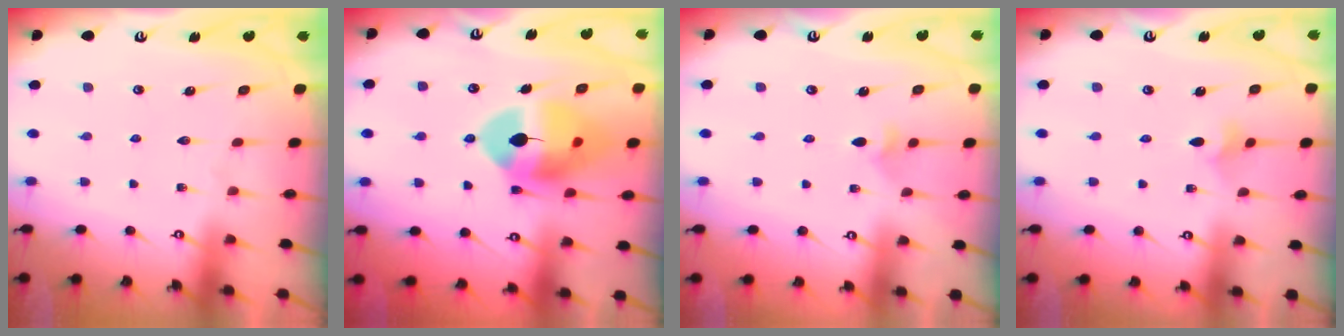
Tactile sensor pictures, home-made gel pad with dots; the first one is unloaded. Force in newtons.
{"total": 14.9, "press": 14.8, "slide": 2.0}
{"total": 2.9, "press": 2.8, "slide": 0.9}
{"total": 2.9, "press": 2.9, "slide": 0.5}